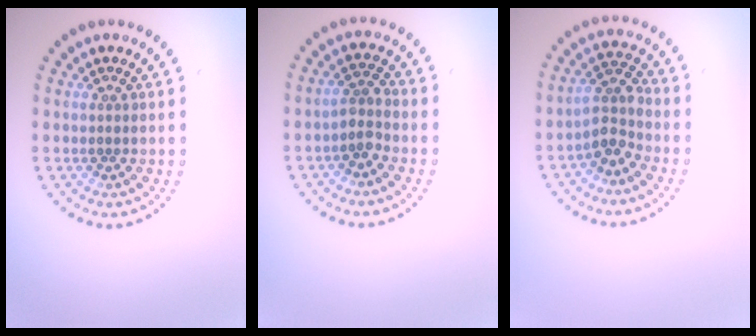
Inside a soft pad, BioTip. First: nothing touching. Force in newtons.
{"total": 1.9, "press": 1.5, "slide": 1.2}
{"total": 2.8, "press": 2.2, "slide": 1.7}